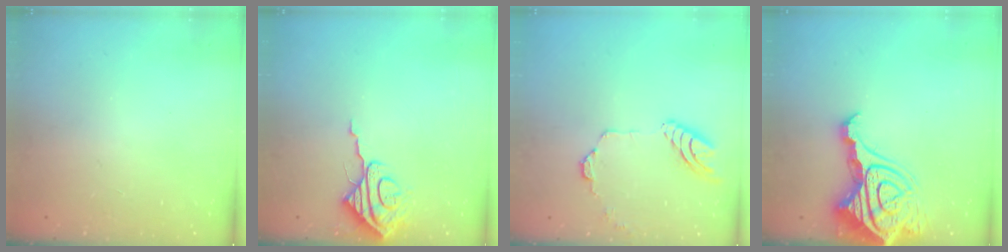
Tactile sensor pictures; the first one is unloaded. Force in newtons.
{"total": 7.9, "press": 7.9, "slide": 0.5}
{"total": 11.5, "press": 11.4, "slide": 1.6}
{"total": 20.6, "press": 20.5, "slide": 2.0}